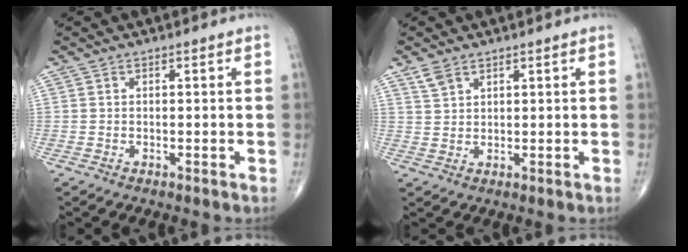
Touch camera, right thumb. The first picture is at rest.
{"total": 2.8, "force": [2.0, 1.5, 1.2], "torque": [-0.022, -0.001, 0.046]}